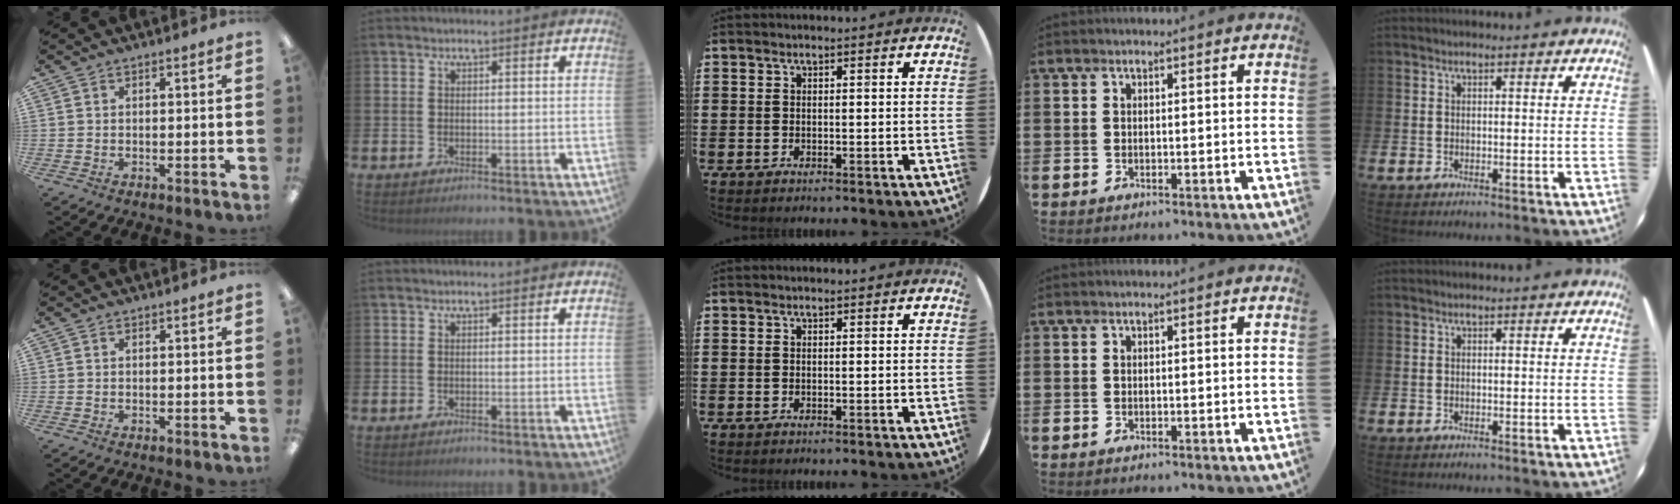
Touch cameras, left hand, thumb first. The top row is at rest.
{}